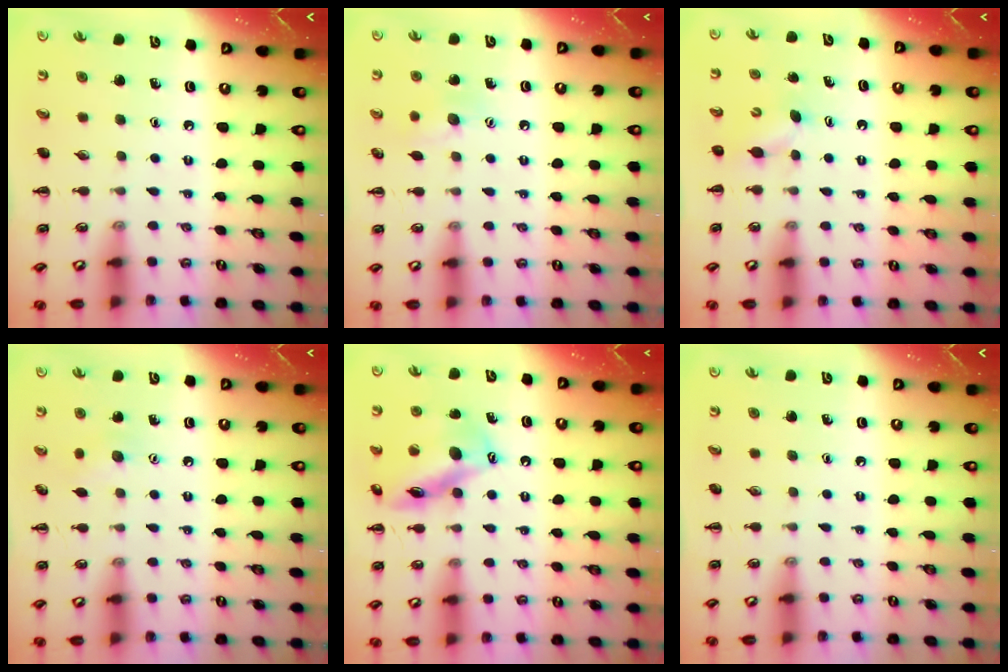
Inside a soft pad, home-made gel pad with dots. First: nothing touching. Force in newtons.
{"total": 8.5, "press": 8.4, "slide": 1.1}
{"total": 3.1, "press": 3.0, "slide": 0.7}
{"total": 4.4, "press": 4.3, "slide": 1.0}
{"total": 14.1, "press": 13.8, "slide": 3.1}
{"total": 0.0}